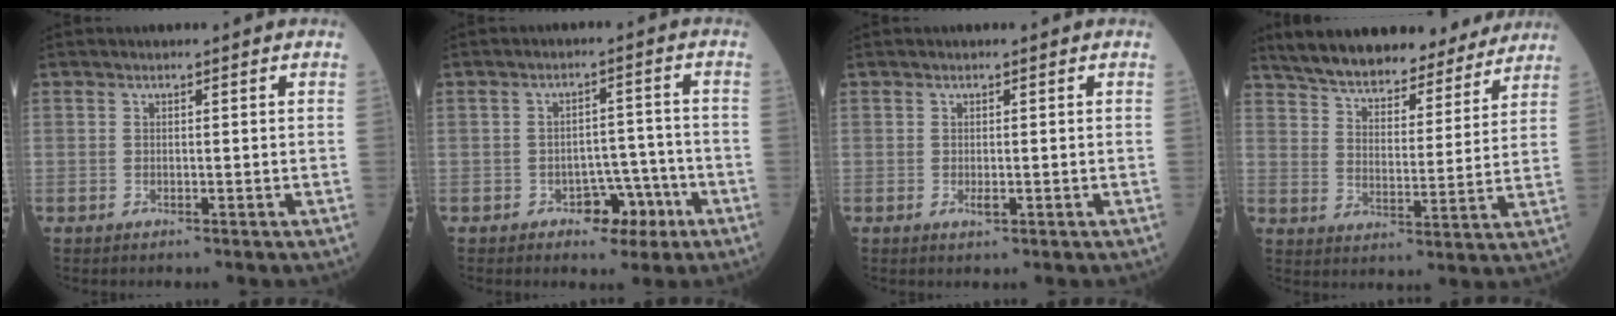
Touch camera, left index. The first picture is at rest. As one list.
[{"total": 5.2, "force": [-3.0, 3.2, 2.9], "torque": [-0.030, 0.015, -0.041]}, {"total": 0.9, "force": [-0.3, 0.4, 0.8], "torque": [-0.012, -0.002, -0.004]}, {"total": 21.0, "force": [18.8, 5.4, 7.6], "torque": [-0.116, 0.007, 0.266]}]